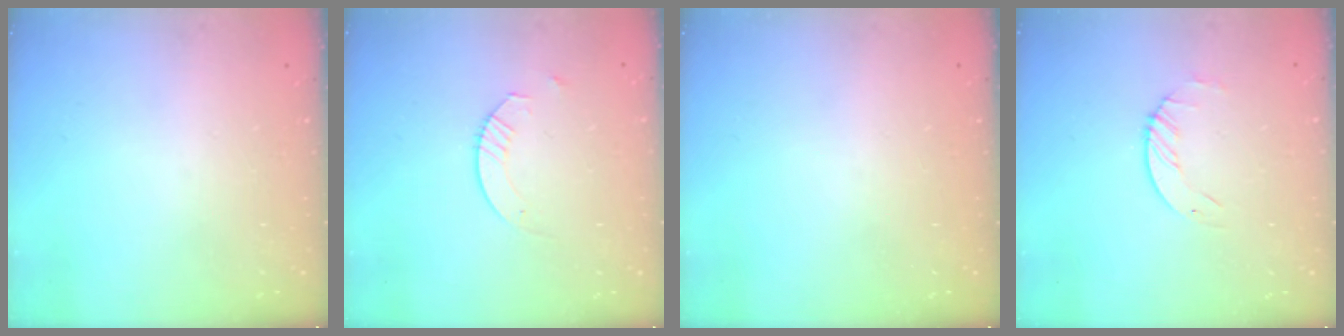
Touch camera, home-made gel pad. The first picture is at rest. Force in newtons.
{"total": 4.5, "press": 4.5, "slide": 0.5}
{"total": 0.0}
{"total": 1.6, "press": 1.6, "slide": 0.2}